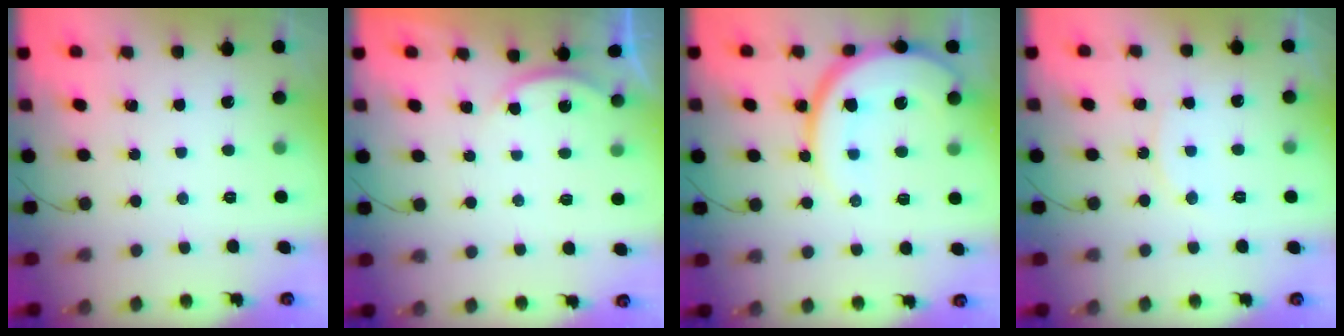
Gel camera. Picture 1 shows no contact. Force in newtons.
{"total": 2.2, "press": 2.2, "slide": 0.5}
{"total": 13.8, "press": 13.8, "slide": 1.2}
{"total": 7.4, "press": 7.4, "slide": 0.1}